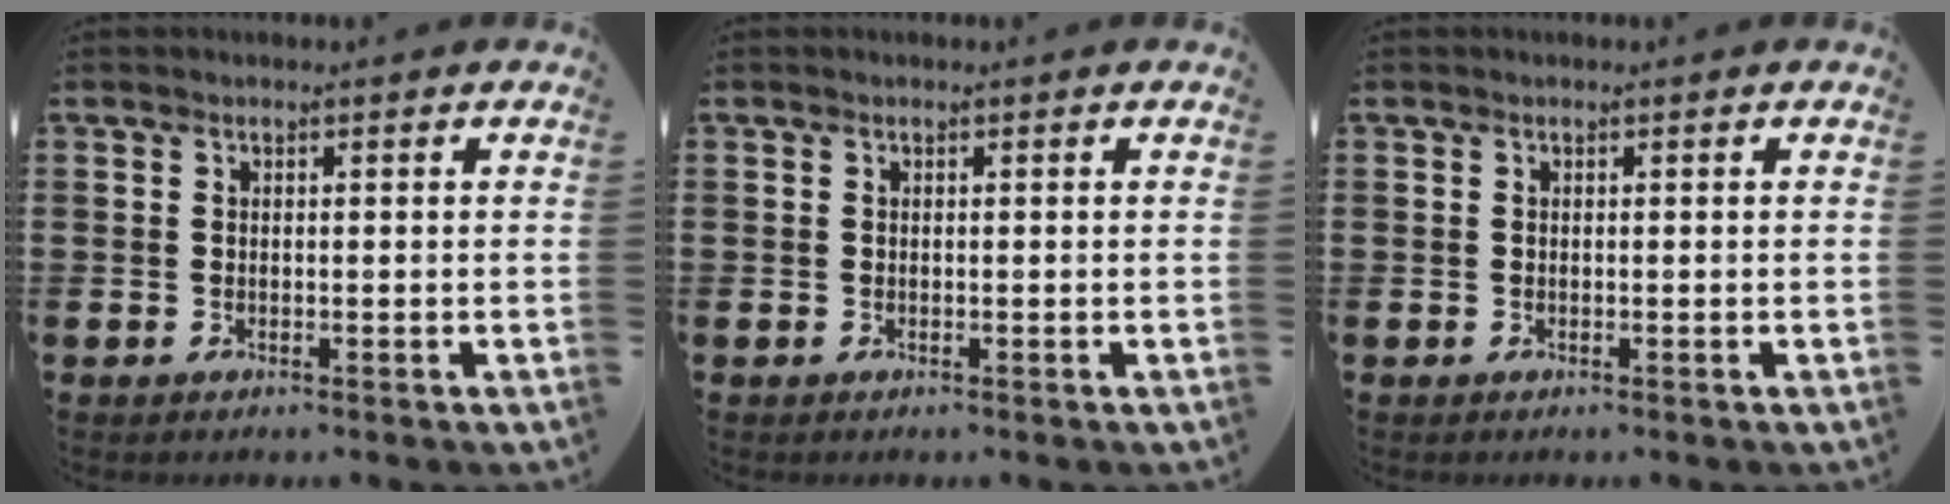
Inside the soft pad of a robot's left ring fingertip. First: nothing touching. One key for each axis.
{"total": 0.0}
{"total": 0.0}